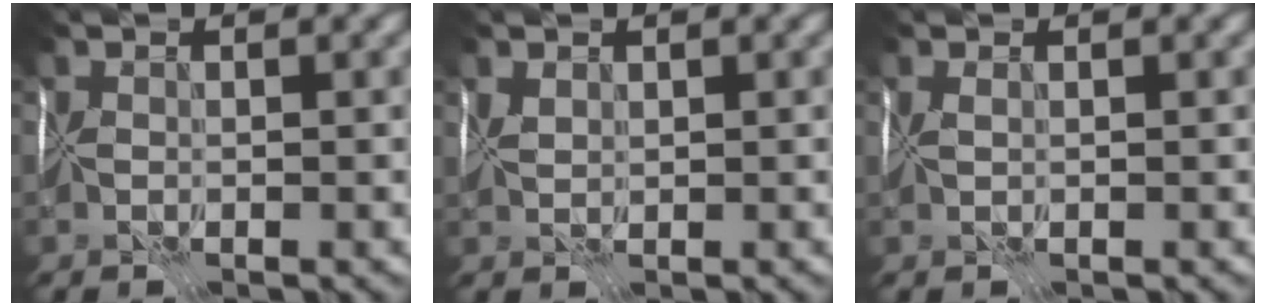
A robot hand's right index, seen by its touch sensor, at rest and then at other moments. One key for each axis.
{"total": 0.9, "fx": 0.8, "fy": -0.5, "fz": -0.2, "tx": 0.008, "ty": -0.001, "tz": 0.018}
{"total": 0.7, "fx": 0.5, "fy": -0.5, "fz": 0.0, "tx": 0.002, "ty": -0.002, "tz": 0.017}